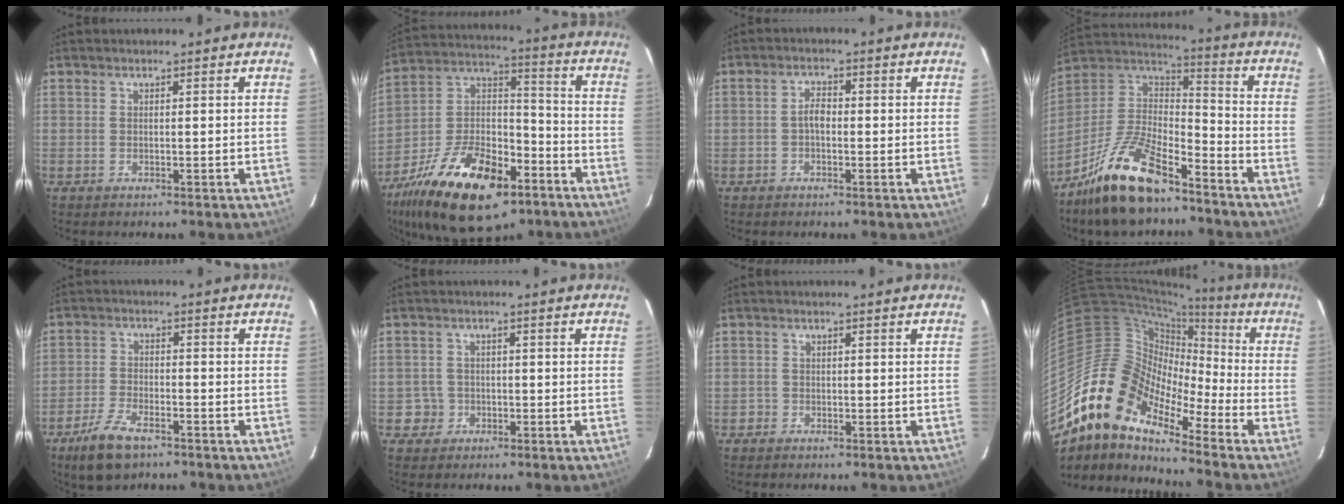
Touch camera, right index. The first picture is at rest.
{"total": 25.3, "force": [-14.2, 12.3, 16.9], "torque": [-0.327, 0.003, -0.230]}
{"total": 2.4, "force": [-0.6, 1.3, 1.9], "torque": [-0.036, 0.010, -0.011]}
{"total": 19.3, "force": [-13.6, 6.9, 11.9], "torque": [-0.250, -0.005, -0.246]}
{"total": 8.4, "force": [-5.7, 3.5, 5.1], "torque": [-0.127, -0.010, -0.109]}
{"total": 3.3, "force": [-1.0, 3.1, -0.2], "torque": [0.008, 0.021, -0.015]}
{"total": 1.3, "force": [-0.7, 1.1, -0.1], "torque": [-0.001, 0.005, -0.012]}
{"total": 15.9, "force": [-11.6, 6.8, 8.4], "torque": [-0.130, 0.001, -0.243]}